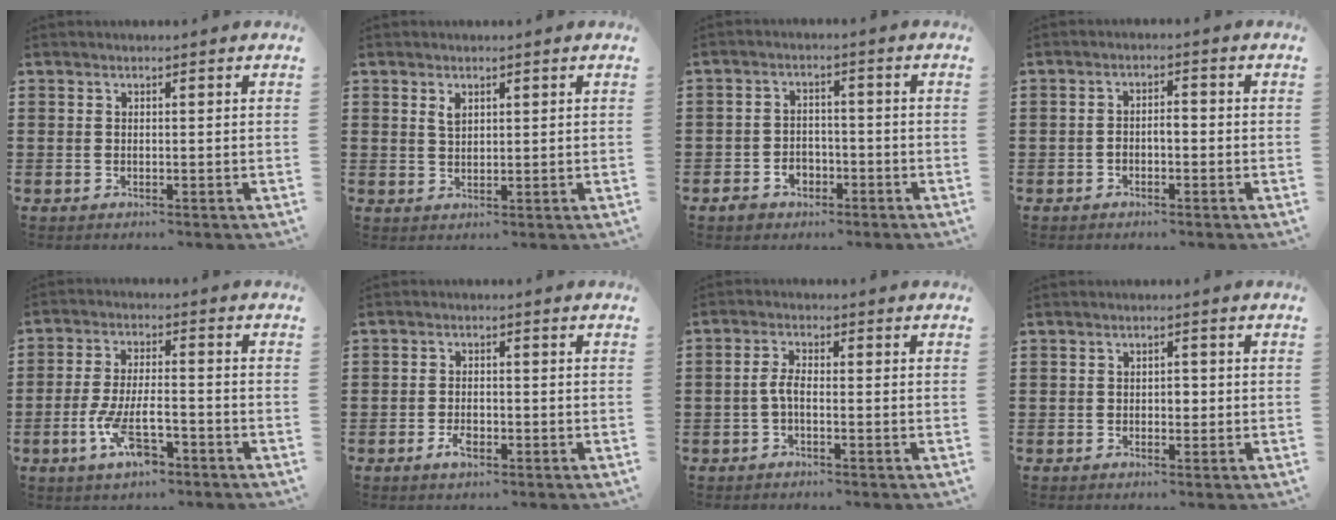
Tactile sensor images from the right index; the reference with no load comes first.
{"total": 1.8, "force": [1.1, 1.0, 1.1], "torque": [-0.025, 0.003, 0.020]}
{"total": 3.5, "force": [-2.3, 2.5, 1.1], "torque": [-0.032, 0.007, -0.048]}
{"total": 2.8, "force": [-1.8, 0.8, 2.0], "torque": [-0.048, 0.005, -0.040]}
{"total": 8.7, "force": [-3.8, 3.2, 7.2], "torque": [-0.149, -0.003, -0.066]}
{"total": 2.9, "force": [-1.1, 1.4, 2.3], "torque": [-0.048, -0.001, -0.022]}
{"total": 2.8, "force": [-0.9, 0.9, 2.5], "torque": [-0.060, -0.002, -0.022]}
{"total": 1.4, "force": [-0.1, 0.9, 1.1], "torque": [-0.021, 0.004, -0.003]}